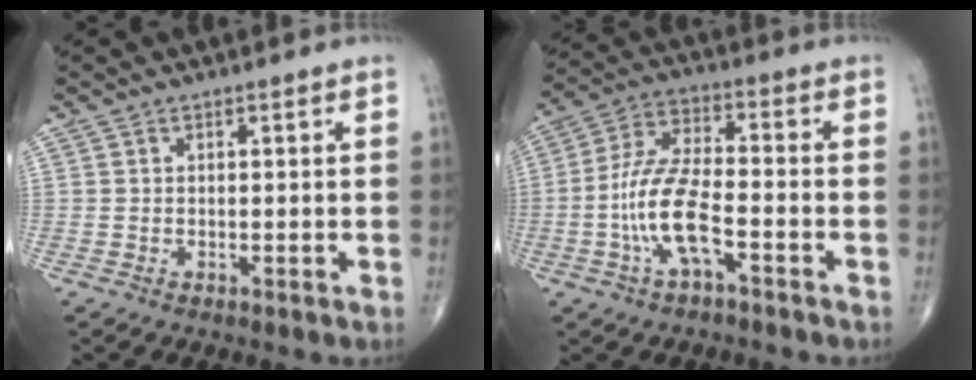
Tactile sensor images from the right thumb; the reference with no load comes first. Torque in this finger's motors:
{"motor_torque": [2.43, 2.43, 1.71, -1.06, 0.63]}